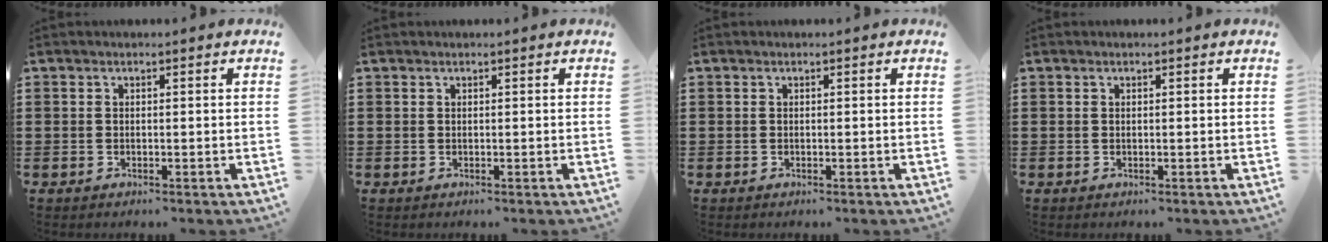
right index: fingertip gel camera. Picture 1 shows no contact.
{"total": 0.0}
{"total": 0.0}
{"total": 0.0}